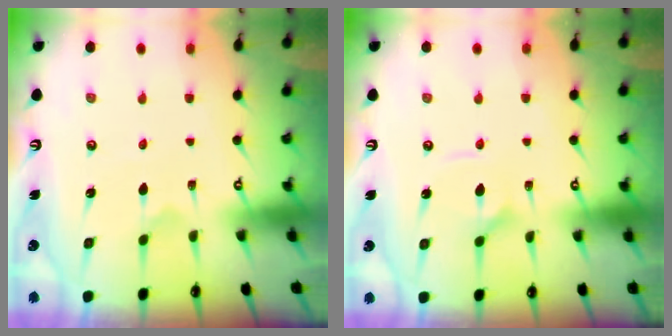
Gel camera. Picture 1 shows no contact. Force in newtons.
{"total": 2.4, "press": 2.4, "slide": 0.3}